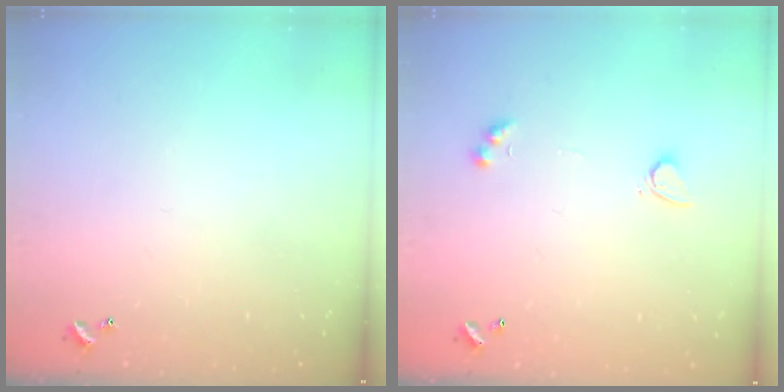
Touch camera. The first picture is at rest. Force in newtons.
{"total": 2.9, "press": 2.6, "slide": 1.3}